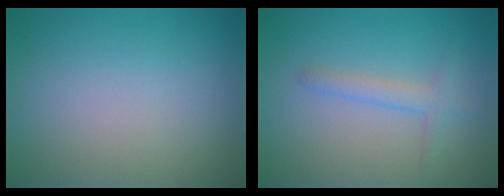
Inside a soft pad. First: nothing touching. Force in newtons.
{"total": 1.8, "press": 1.8, "slide": 0.1}